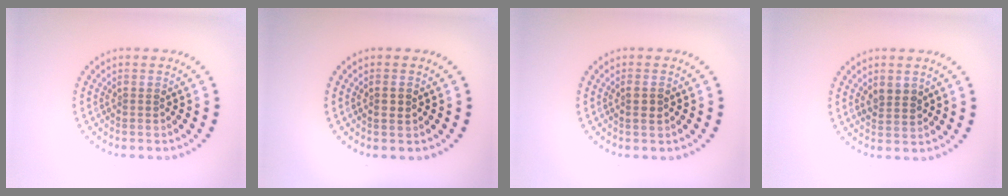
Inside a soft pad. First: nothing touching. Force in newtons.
{"total": 0.9, "press": 0.9, "slide": 0.2}
{"total": 1.2, "press": 1.1, "slide": 0.5}
{"total": 1.8, "press": 1.8, "slide": 0.5}